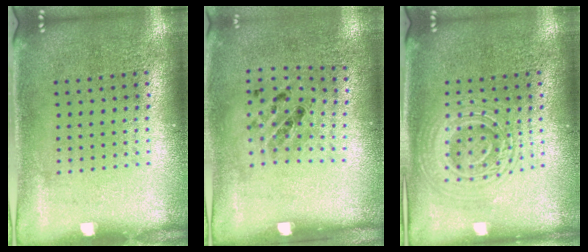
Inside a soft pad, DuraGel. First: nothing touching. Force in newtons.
{"total": 1.1, "press": 0.7, "slide": 0.8}
{"total": 2.8, "press": 2.8, "slide": 0.5}